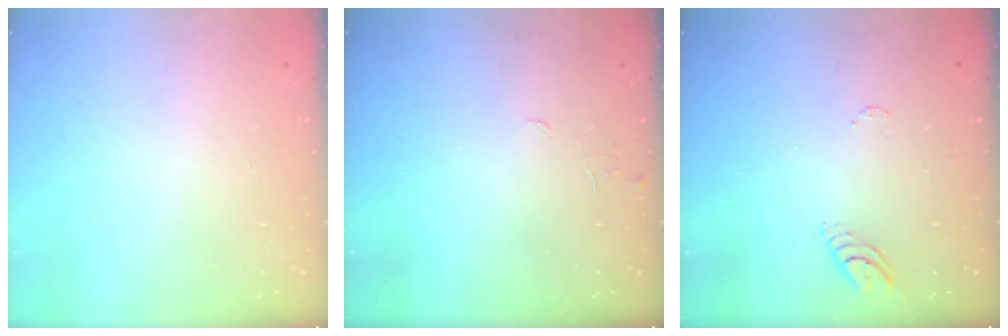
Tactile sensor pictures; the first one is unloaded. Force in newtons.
{"total": 4.2, "press": 4.2, "slide": 0.3}
{"total": 3.7, "press": 3.7, "slide": 0.3}